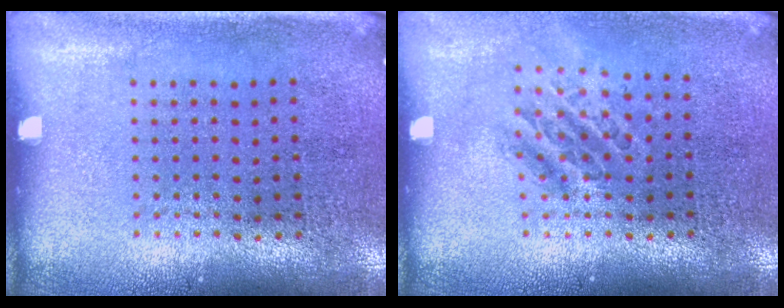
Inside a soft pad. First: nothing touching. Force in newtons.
{"total": 1.3, "press": 1.0, "slide": 0.7}